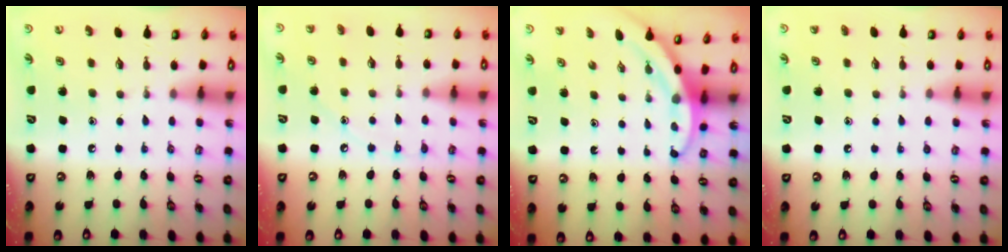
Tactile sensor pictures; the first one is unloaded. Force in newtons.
{"total": 6.3, "press": 6.2, "slide": 0.7}
{"total": 3.4, "press": 3.4, "slide": 0.2}
{"total": 0.8, "press": 0.8, "slide": 0.1}